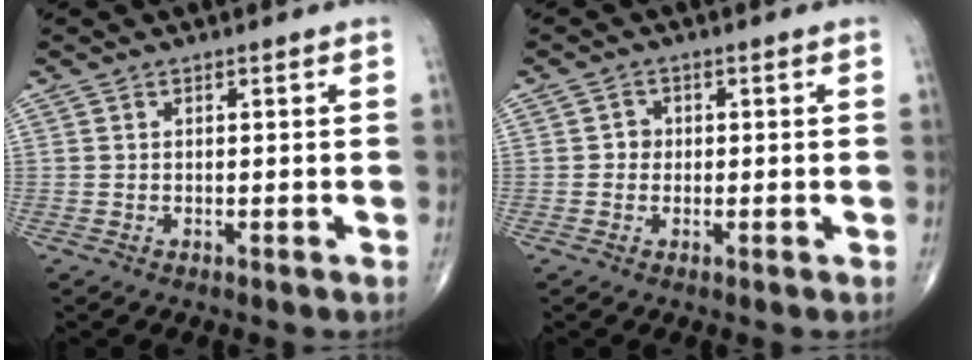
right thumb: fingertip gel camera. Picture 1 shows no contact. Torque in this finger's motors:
{"motor_torque": [0.48, 0.41, 0.33, 0.20, -0.02]}